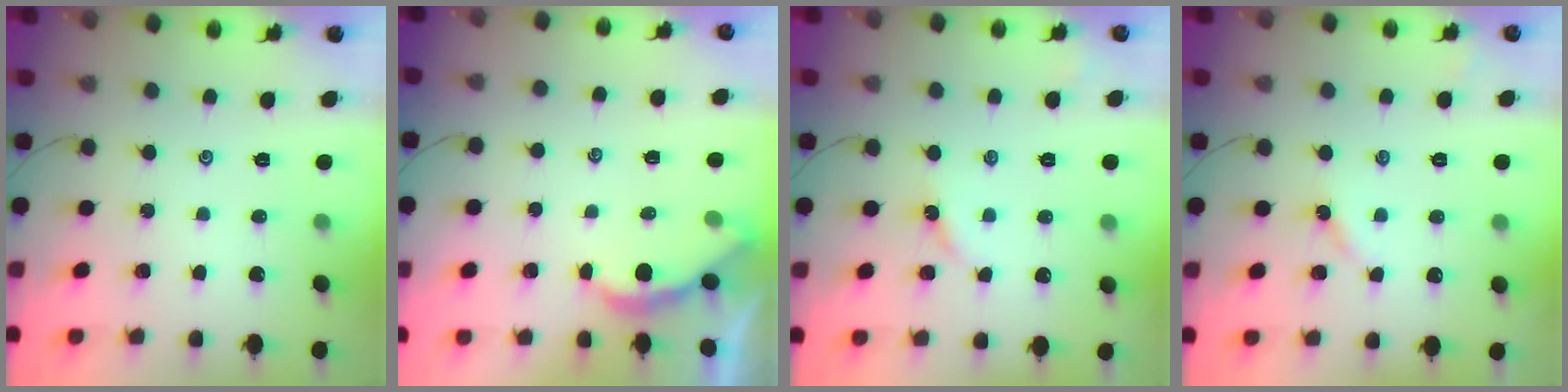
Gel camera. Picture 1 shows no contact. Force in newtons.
{"total": 1.9, "press": 1.9, "slide": 0.1}
{"total": 2.9, "press": 2.9, "slide": 0.5}
{"total": 2.5, "press": 2.4, "slide": 0.5}